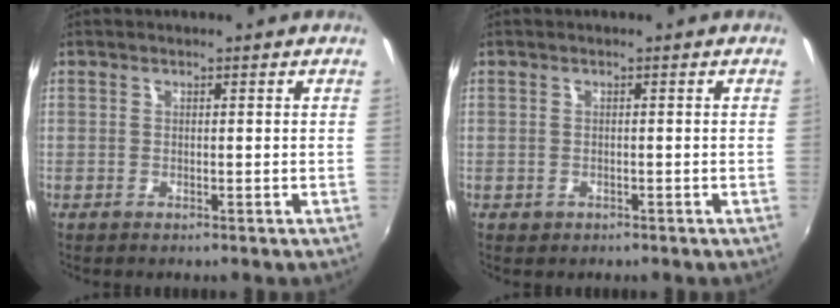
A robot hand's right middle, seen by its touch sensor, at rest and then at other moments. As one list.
[{"total": 1.1, "force": [-0.4, 0.9, 0.4], "torque": [-0.008, -0.001, -0.001]}]